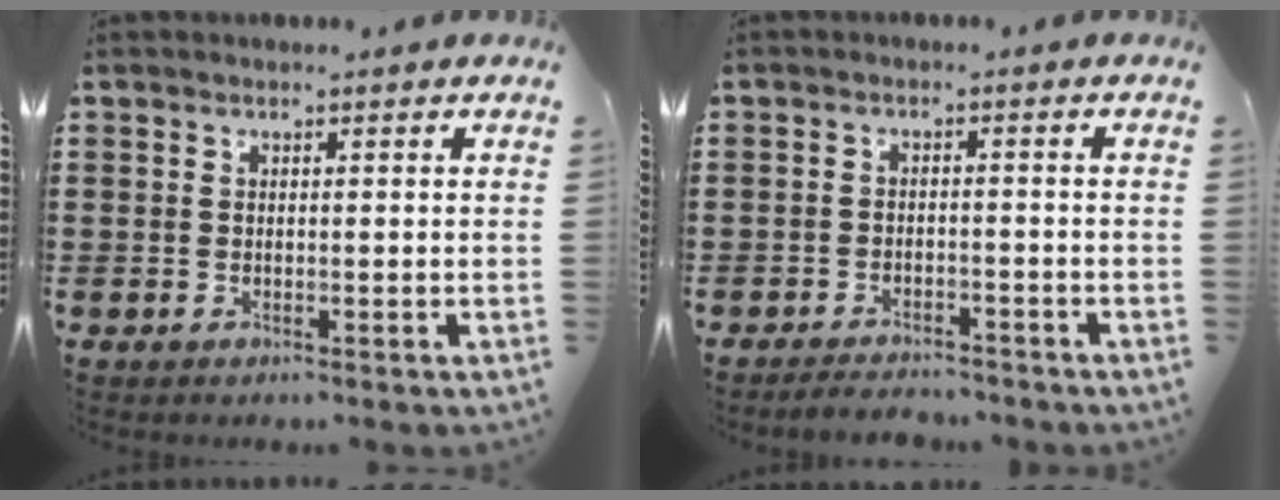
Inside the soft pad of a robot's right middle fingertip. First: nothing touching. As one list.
[{"total": 2.7, "force": [-2.7, 0.2, 0.4], "torque": [-0.013, -0.002, -0.055]}]